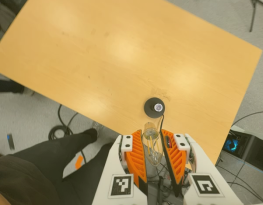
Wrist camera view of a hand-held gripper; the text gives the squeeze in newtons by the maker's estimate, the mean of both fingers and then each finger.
{"total": 10.4, "left": 9.5, "right": 11.3}